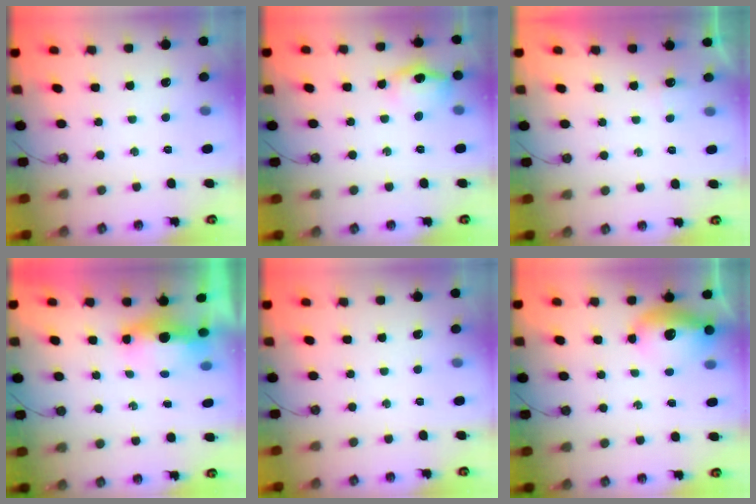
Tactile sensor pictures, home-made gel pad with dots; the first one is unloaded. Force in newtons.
{"total": 12.0, "press": 11.9, "slide": 0.9}
{"total": 2.7, "press": 2.6, "slide": 0.8}
{"total": 5.8, "press": 5.8, "slide": 0.8}
{"total": 0.0}
{"total": 11.9, "press": 11.8, "slide": 1.0}